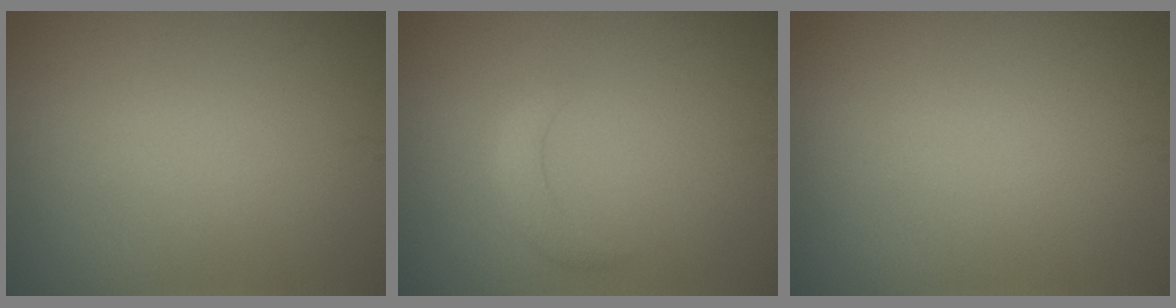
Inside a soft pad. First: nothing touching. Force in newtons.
{"total": 1.7, "press": 1.7, "slide": 0.0}
{"total": 0.0}